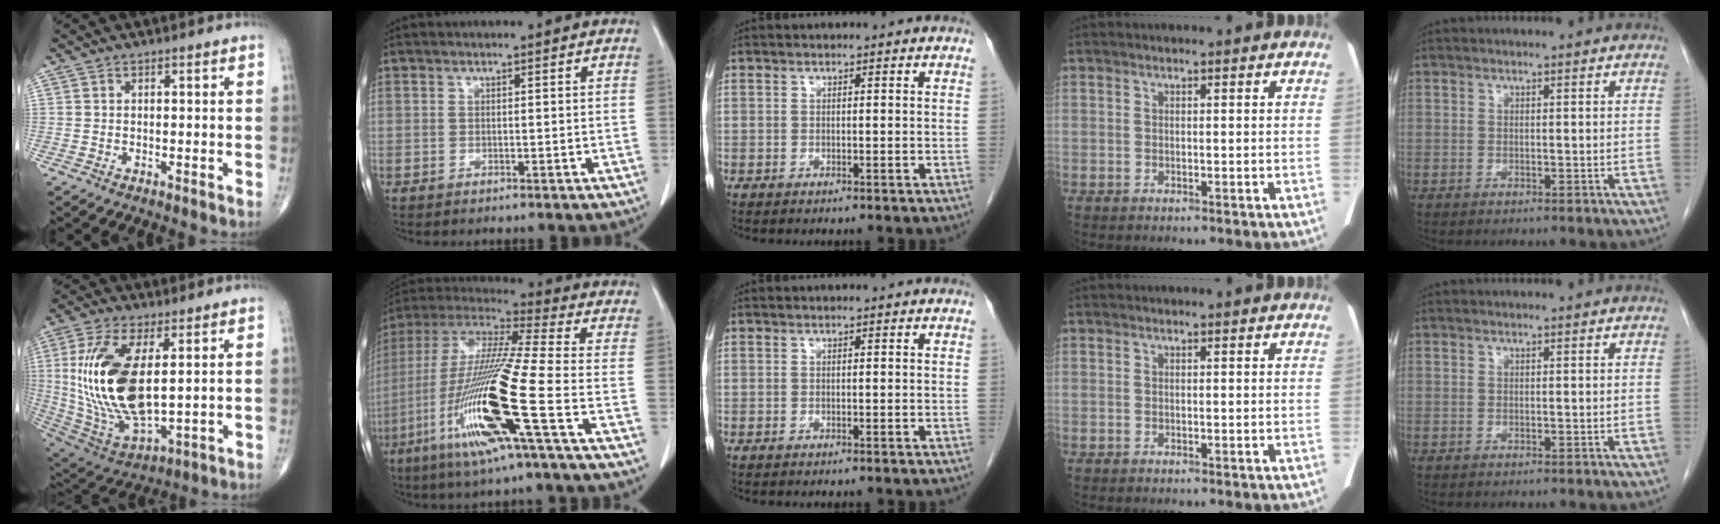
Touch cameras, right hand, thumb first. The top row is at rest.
{"thumb": {"total": 20.7, "force": [2.7, 9.2, 18.3], "torque": [-0.377, -0.023, 0.065]}, "index": {"total": 19.9, "force": [-7.4, -0.3, 18.5], "torque": [-0.403, -0.035, -0.153]}}